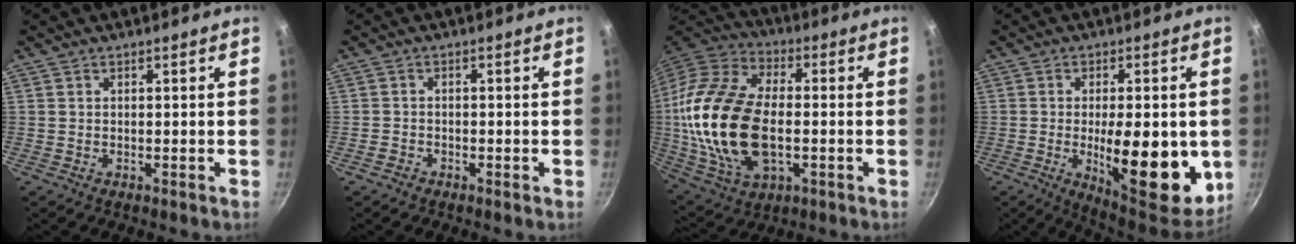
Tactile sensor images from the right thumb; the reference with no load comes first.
{"total": 1.5, "force": [-1.2, 0.9, 0.2], "torque": [-0.007, 0.011, -0.024]}
{"total": 25.1, "force": [-1.6, 14.8, 20.3], "torque": [-0.406, 0.019, -0.029]}
{"total": 18.5, "force": [-2.7, 6.9, 17.0], "torque": [-0.215, -0.013, -0.030]}